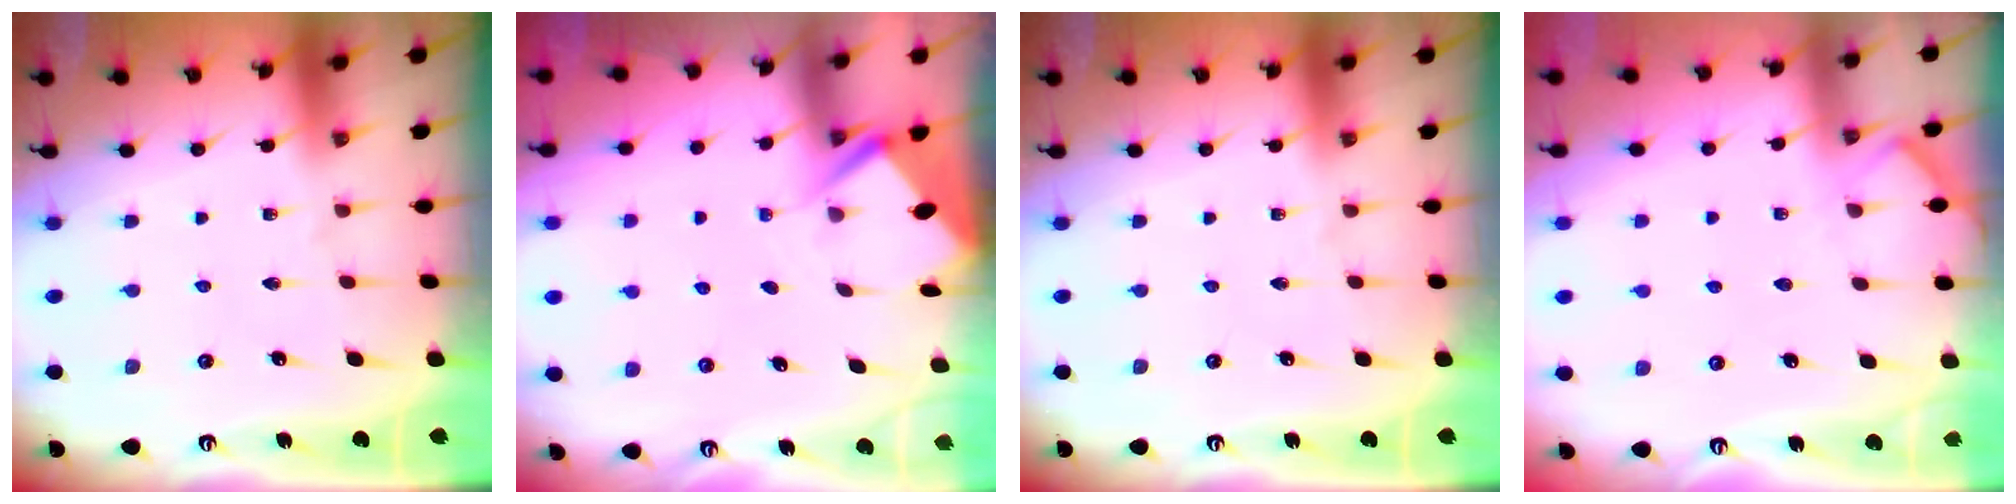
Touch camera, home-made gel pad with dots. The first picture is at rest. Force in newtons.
{"total": 2.8, "press": 2.8, "slide": 0.3}
{"total": 0.0}
{"total": 3.8, "press": 3.8, "slide": 0.6}